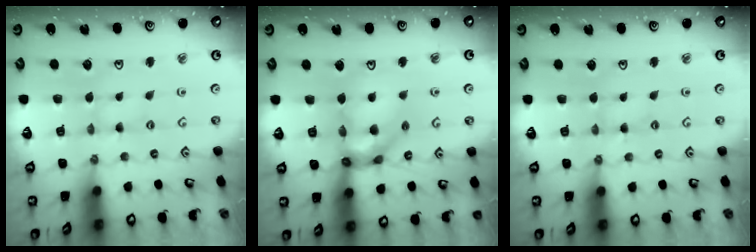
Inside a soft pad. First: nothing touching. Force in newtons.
{"total": 13.4, "press": 13.3, "slide": 1.6}
{"total": 1.8, "press": 1.8, "slide": 0.3}